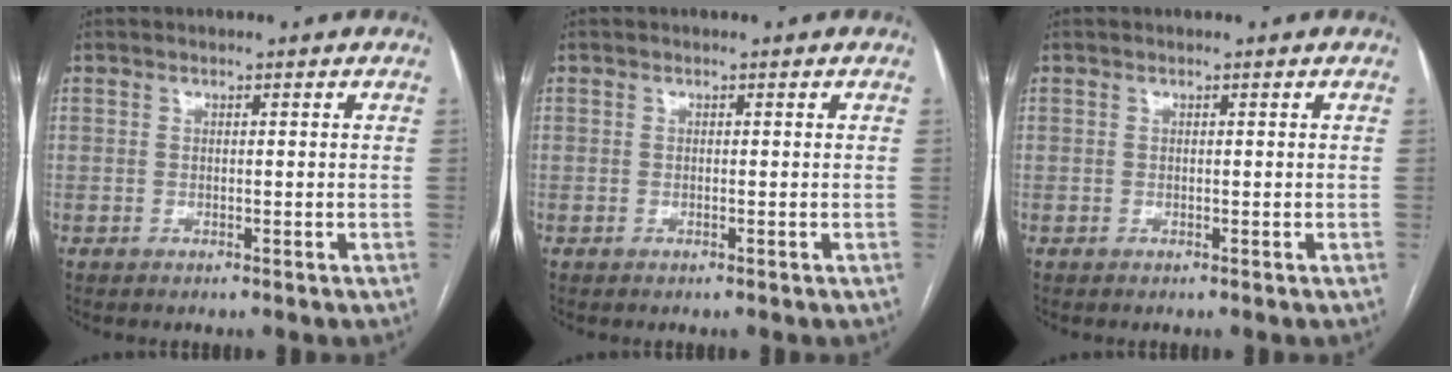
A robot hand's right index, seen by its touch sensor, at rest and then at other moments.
{"total": 0.0}
{"total": 0.0}